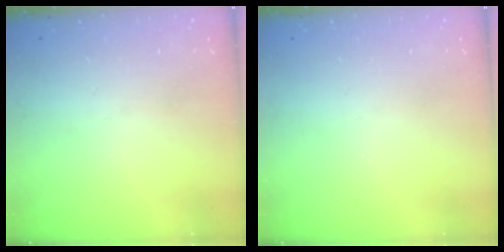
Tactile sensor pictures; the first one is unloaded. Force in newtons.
{"total": 0.0}